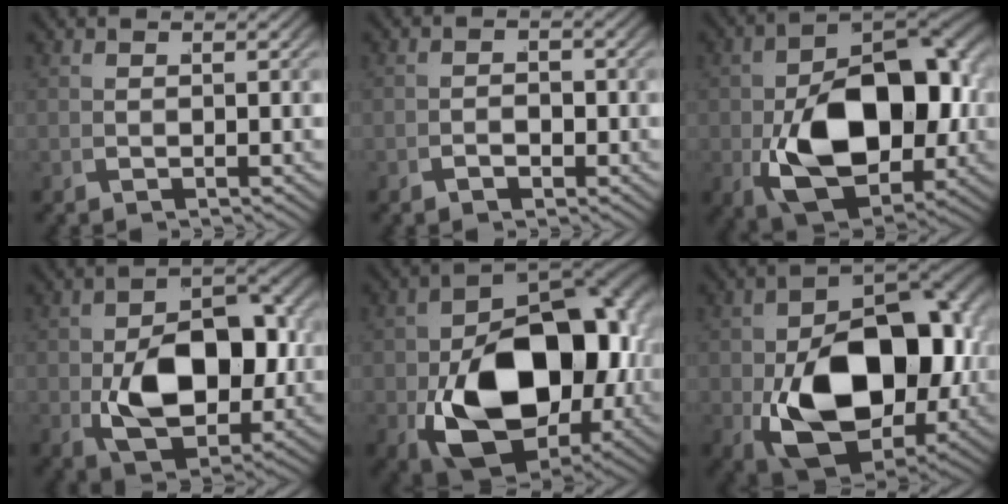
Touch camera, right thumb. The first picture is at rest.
{"total": 1.1, "force": [-0.8, 0.7, 0.4], "torque": [0.010, 0.002, -0.019]}
{"total": 17.4, "force": [-1.3, 10.5, 13.8], "torque": [-0.271, -0.051, 0.005]}
{"total": 11.5, "force": [-0.5, 7.0, 9.2], "torque": [-0.177, -0.027, 0.005]}
{"total": 21.3, "force": [-2.2, 13.1, 16.7], "torque": [-0.320, -0.069, 0.000]}
{"total": 19.2, "force": [-2.0, 11.5, 15.2], "torque": [-0.289, -0.060, -0.001]}